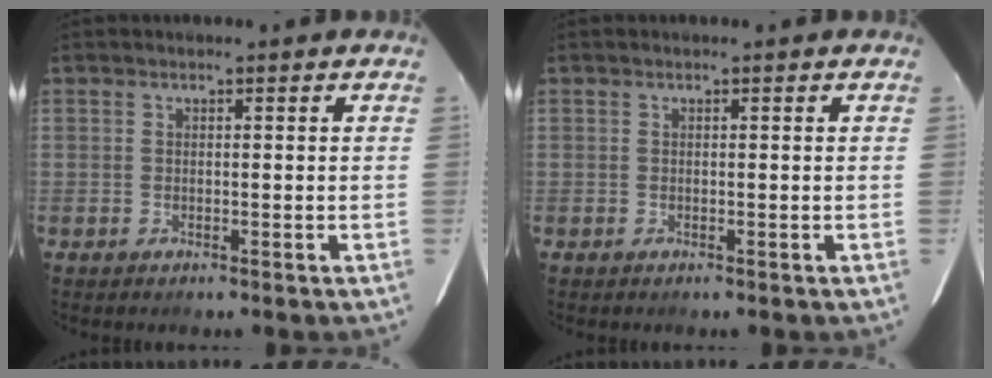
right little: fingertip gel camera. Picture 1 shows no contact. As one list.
[{"total": 0.0}]